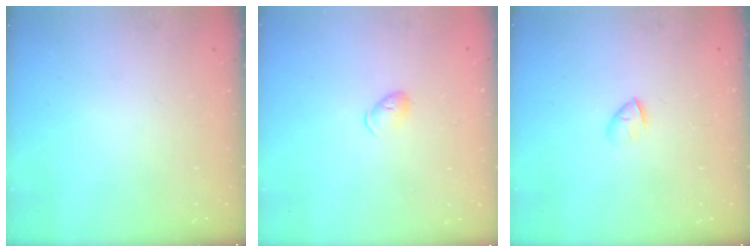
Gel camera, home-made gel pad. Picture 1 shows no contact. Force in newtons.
{"total": 3.8, "press": 3.7, "slide": 0.8}
{"total": 2.6, "press": 2.5, "slide": 0.8}